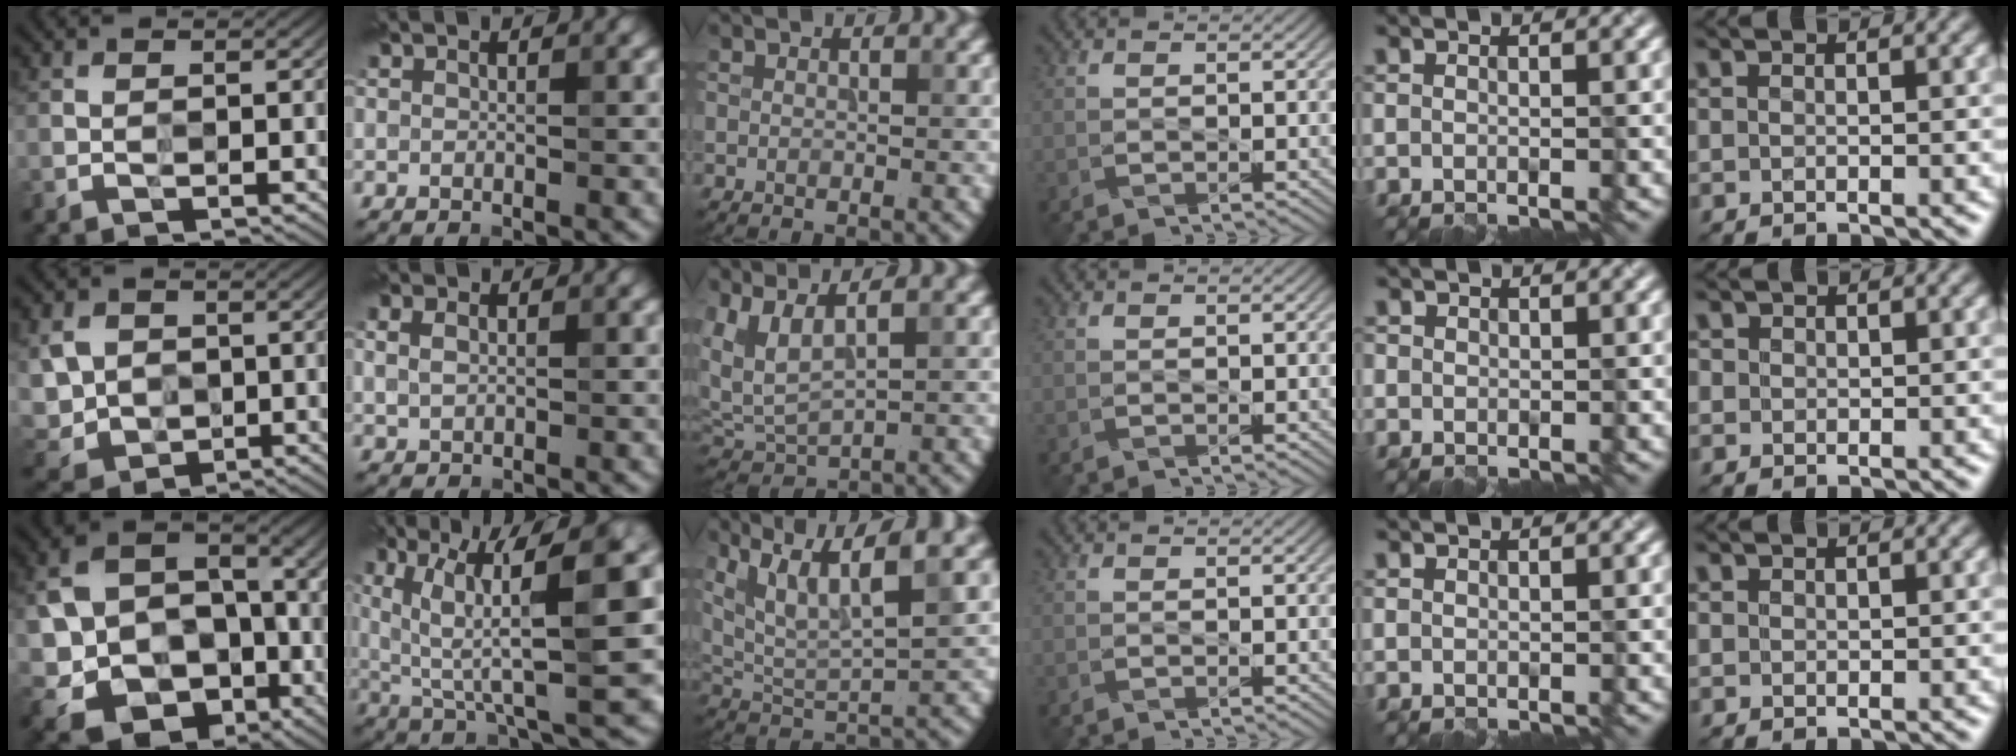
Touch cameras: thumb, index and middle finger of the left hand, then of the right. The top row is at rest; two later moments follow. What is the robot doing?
{"motion": "wipe", "object": "paper plate"}